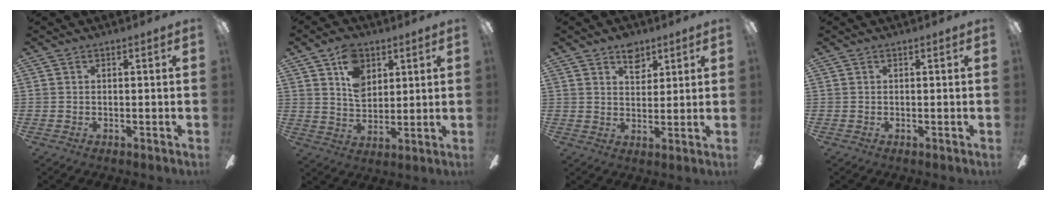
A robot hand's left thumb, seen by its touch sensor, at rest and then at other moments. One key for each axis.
{"total": 10.0, "fx": 5.2, "fy": 6.9, "fz": 5.2, "tx": -0.081, "ty": -0.005, "tz": 0.095}
{"total": 6.1, "fx": 4.2, "fy": 3.7, "fz": 2.5, "tx": -0.024, "ty": -0.015, "tz": 0.071}
{"total": 0.0}